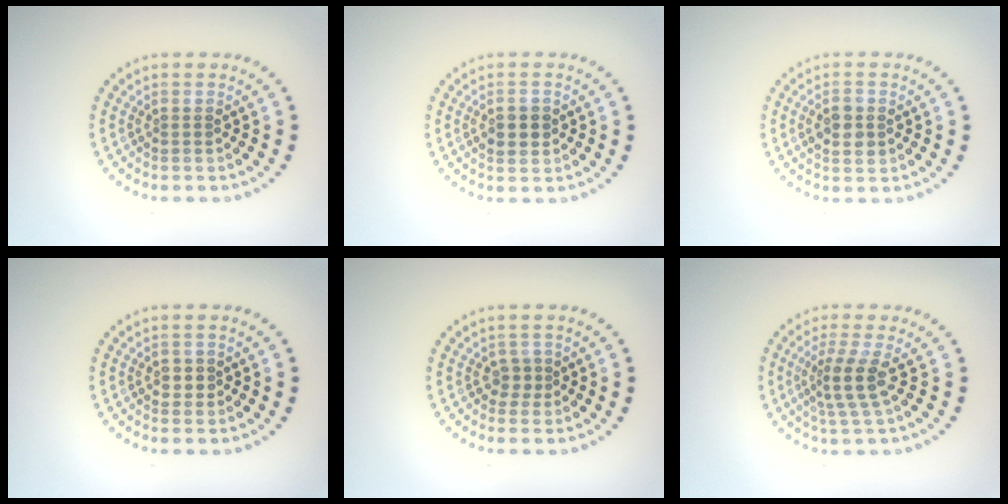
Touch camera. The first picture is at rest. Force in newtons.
{"total": 2.1, "press": 2.1, "slide": 0.2}
{"total": 2.7, "press": 2.7, "slide": 0.1}
{"total": 1.1, "press": 1.1, "slide": 0.4}
{"total": 1.2, "press": 1.1, "slide": 0.5}
{"total": 3.1, "press": 2.3, "slide": 2.0}